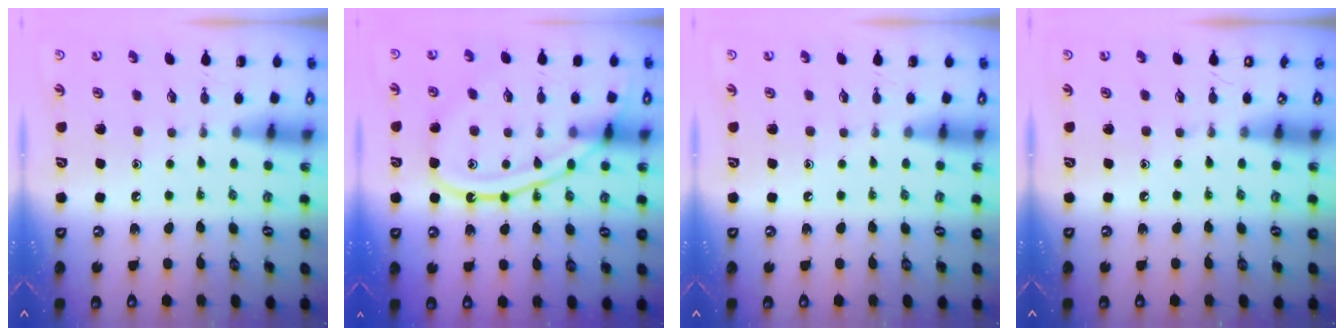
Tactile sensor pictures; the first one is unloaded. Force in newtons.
{"total": 14.2, "press": 14.2, "slide": 1.2}
{"total": 0.0}
{"total": 0.0}